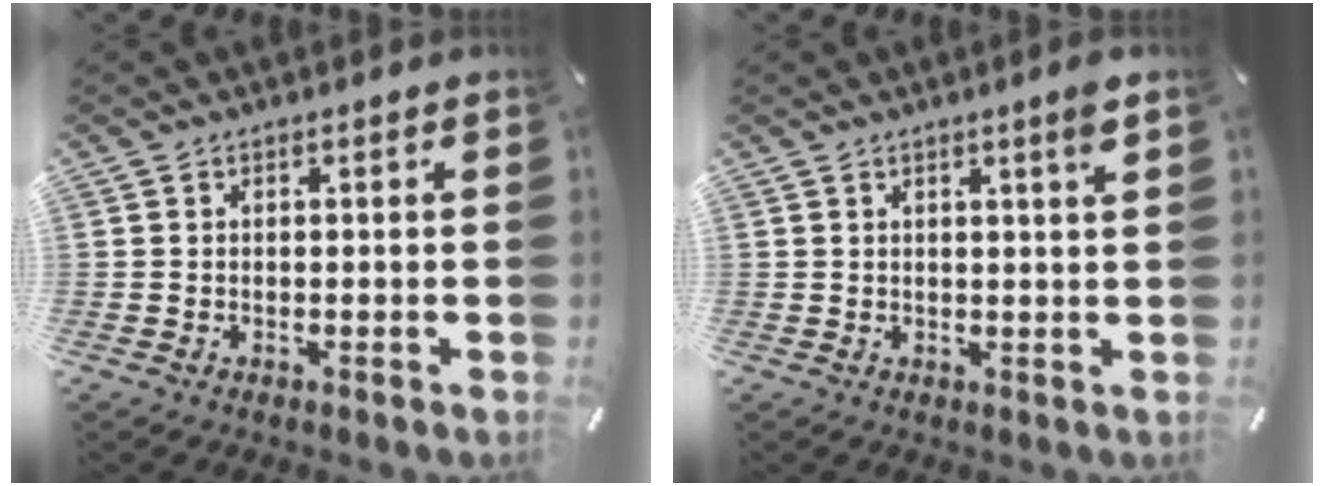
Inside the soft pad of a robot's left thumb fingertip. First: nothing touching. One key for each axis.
{"total": 3.1, "fx": 1.6, "fy": -0.1, "fz": 2.6, "tx": -0.043, "ty": -0.006, "tz": 0.025}